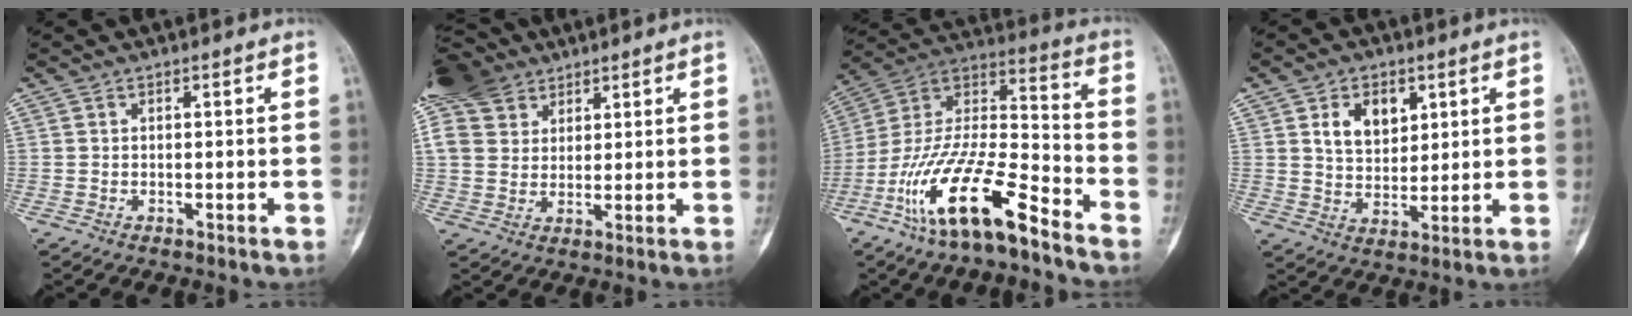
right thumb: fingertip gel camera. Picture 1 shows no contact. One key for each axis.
{"total": 11.9, "fx": 7.8, "fy": 8.0, "fz": 4.1, "tx": -0.063, "ty": -0.004, "tz": 0.151}
{"total": 20.1, "fx": -12.6, "fy": 6.0, "fz": 14.5, "tx": -0.287, "ty": 0.076, "tz": -0.237}
{"total": 8.4, "fx": 3.3, "fy": 5.7, "fz": 5.2, "tx": -0.053, "ty": -0.019, "tz": 0.062}